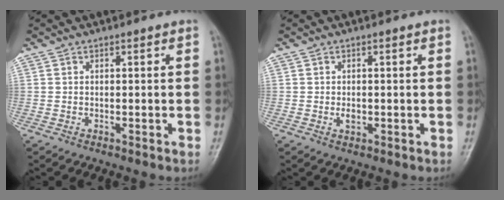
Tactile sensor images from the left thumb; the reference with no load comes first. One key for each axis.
{"total": 1.7, "fx": 0.0, "fy": 1.0, "fz": 1.4, "tx": -0.018, "ty": -0.002, "tz": 0.001}